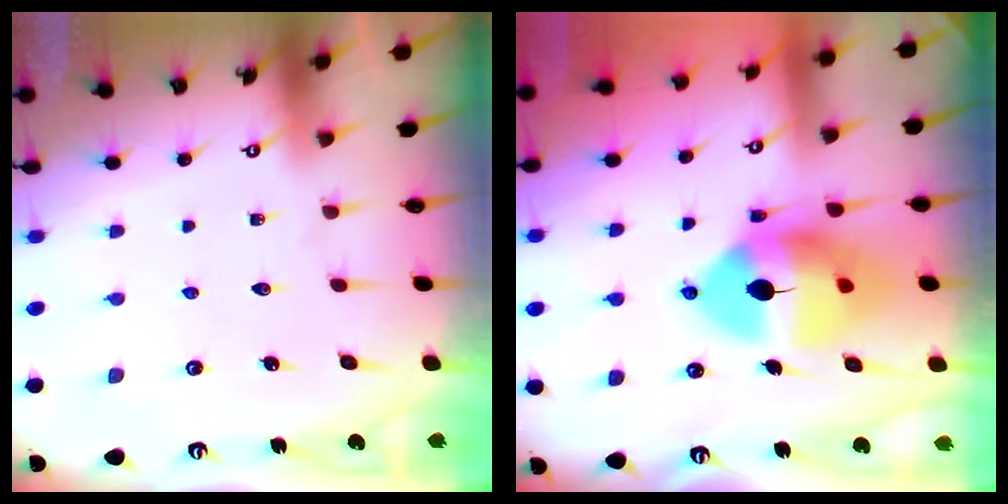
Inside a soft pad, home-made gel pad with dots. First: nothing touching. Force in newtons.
{"total": 15.9, "press": 15.8, "slide": 2.2}